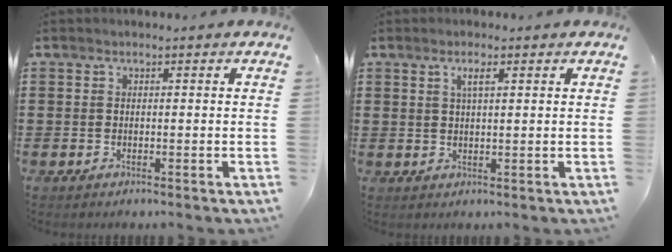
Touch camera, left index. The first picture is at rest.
{"total": 2.2, "force": [1.2, 0.5, 1.8], "torque": [-0.038, 0.002, 0.019]}